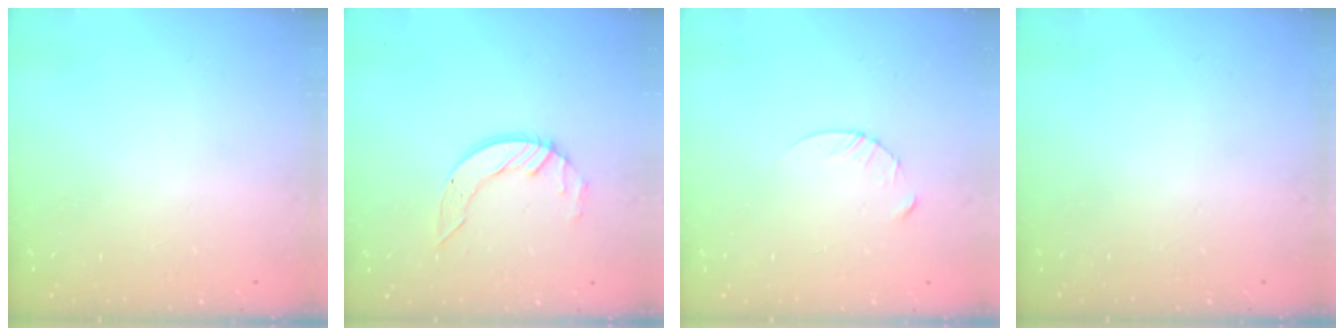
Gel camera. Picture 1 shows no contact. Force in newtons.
{"total": 6.8, "press": 6.8, "slide": 0.3}
{"total": 3.8, "press": 3.8, "slide": 0.3}
{"total": 0.0}